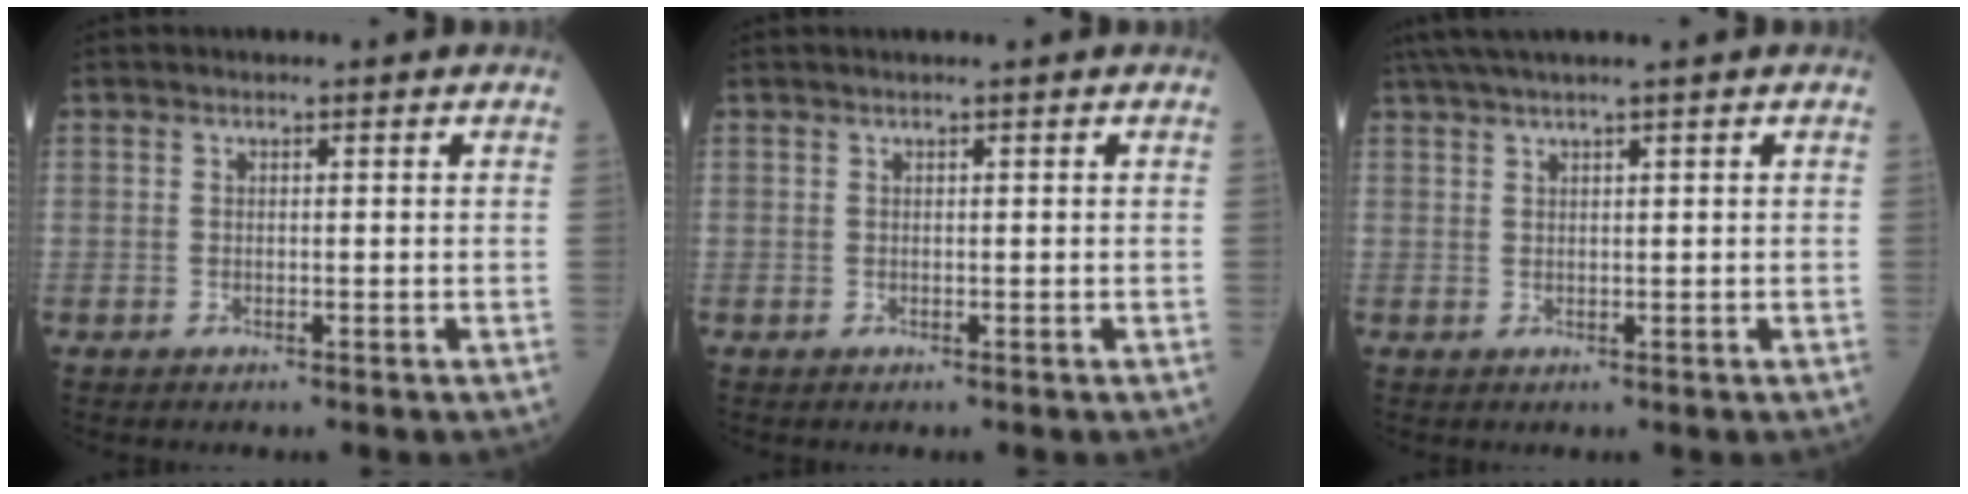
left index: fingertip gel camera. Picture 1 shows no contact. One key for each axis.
{"total": 1.1, "fx": 0.9, "fy": 0.0, "fz": 0.6, "tx": -0.004, "ty": 0.009, "tz": 0.013}
{"total": 6.6, "fx": 5.3, "fy": -0.7, "fz": 3.8, "tx": -0.059, "ty": 0.031, "tz": 0.088}